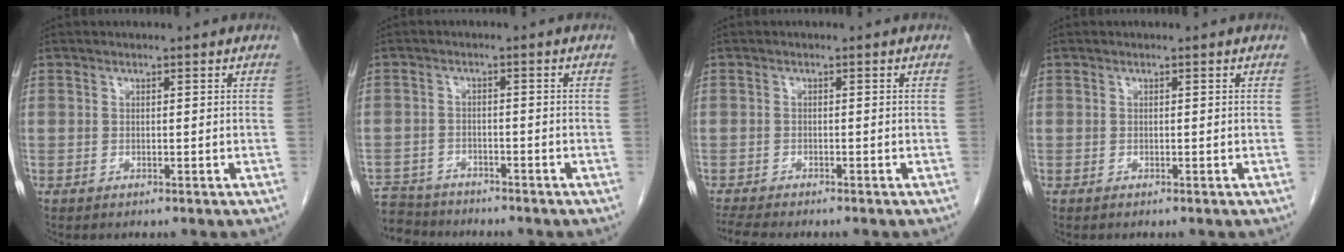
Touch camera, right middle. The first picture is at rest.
{"total": 7.3, "force": [-6.9, 2.1, 0.5], "torque": [-0.010, 0.001, -0.116]}
{"total": 4.5, "force": [-4.0, 0.3, 1.9], "torque": [-0.039, -0.014, -0.065]}
{"total": 0.0}